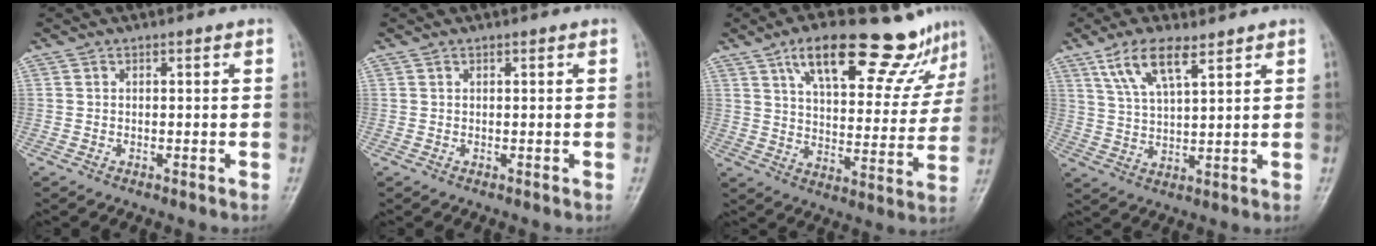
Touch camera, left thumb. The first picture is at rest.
{"total": 0.0}
{"total": 20.7, "force": [14.1, 7.3, 13.3], "torque": [-0.147, -0.041, 0.214]}
{"total": 8.4, "force": [5.2, 2.8, 6.0], "torque": [-0.113, -0.017, 0.107]}